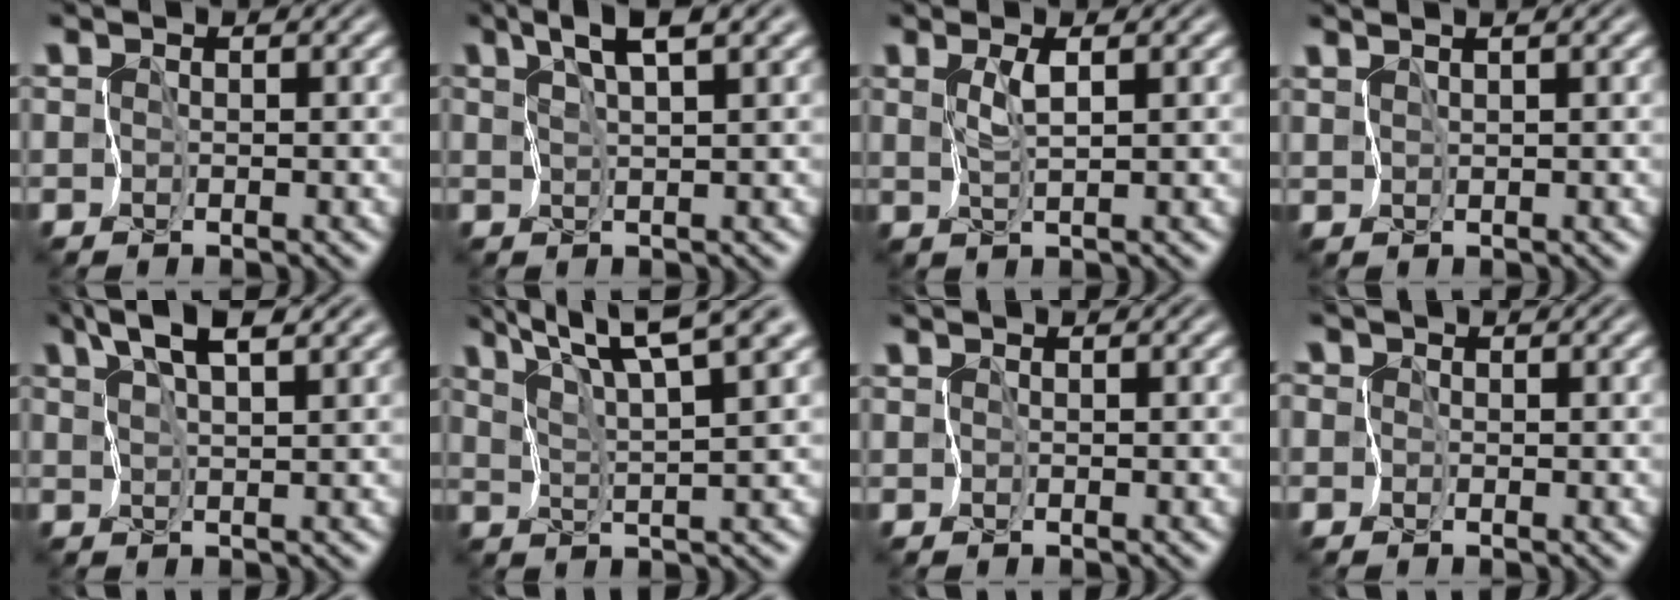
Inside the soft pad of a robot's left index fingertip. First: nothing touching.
{"total": 3.5, "force": [2.2, 0.1, 2.7], "torque": [-0.055, 0.005, 0.042]}
{"total": 1.2, "force": [0.6, -0.2, 1.0], "torque": [-0.024, -0.007, 0.016]}
{"total": 2.7, "force": [2.1, 0.5, 1.6], "torque": [-0.033, 0.013, 0.028]}
{"total": 3.9, "force": [2.6, 0.6, 2.8], "torque": [-0.060, 0.007, 0.049]}
{"total": 7.6, "force": [5.2, 1.5, 5.3], "torque": [-0.085, 0.020, 0.061]}
{"total": 0.0}
{"total": 1.2, "force": [0.1, 1.1, 0.2], "torque": [0.003, 0.004, -0.009]}